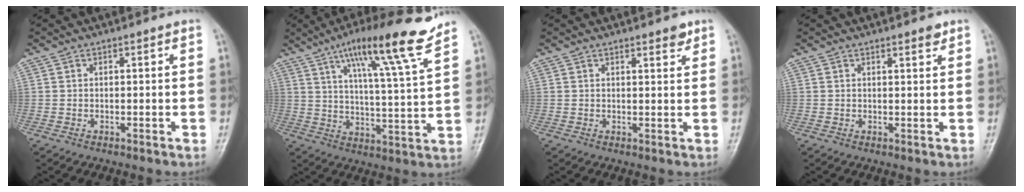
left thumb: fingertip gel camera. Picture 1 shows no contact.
{"total": 16.3, "force": [11.0, 1.5, 11.9], "torque": [-0.177, -0.053, 0.174]}
{"total": 2.5, "force": [1.8, 1.0, 1.4], "torque": [-0.008, -0.010, 0.024]}
{"total": 2.0, "force": [1.4, 0.8, 1.2], "torque": [-0.007, -0.007, 0.018]}